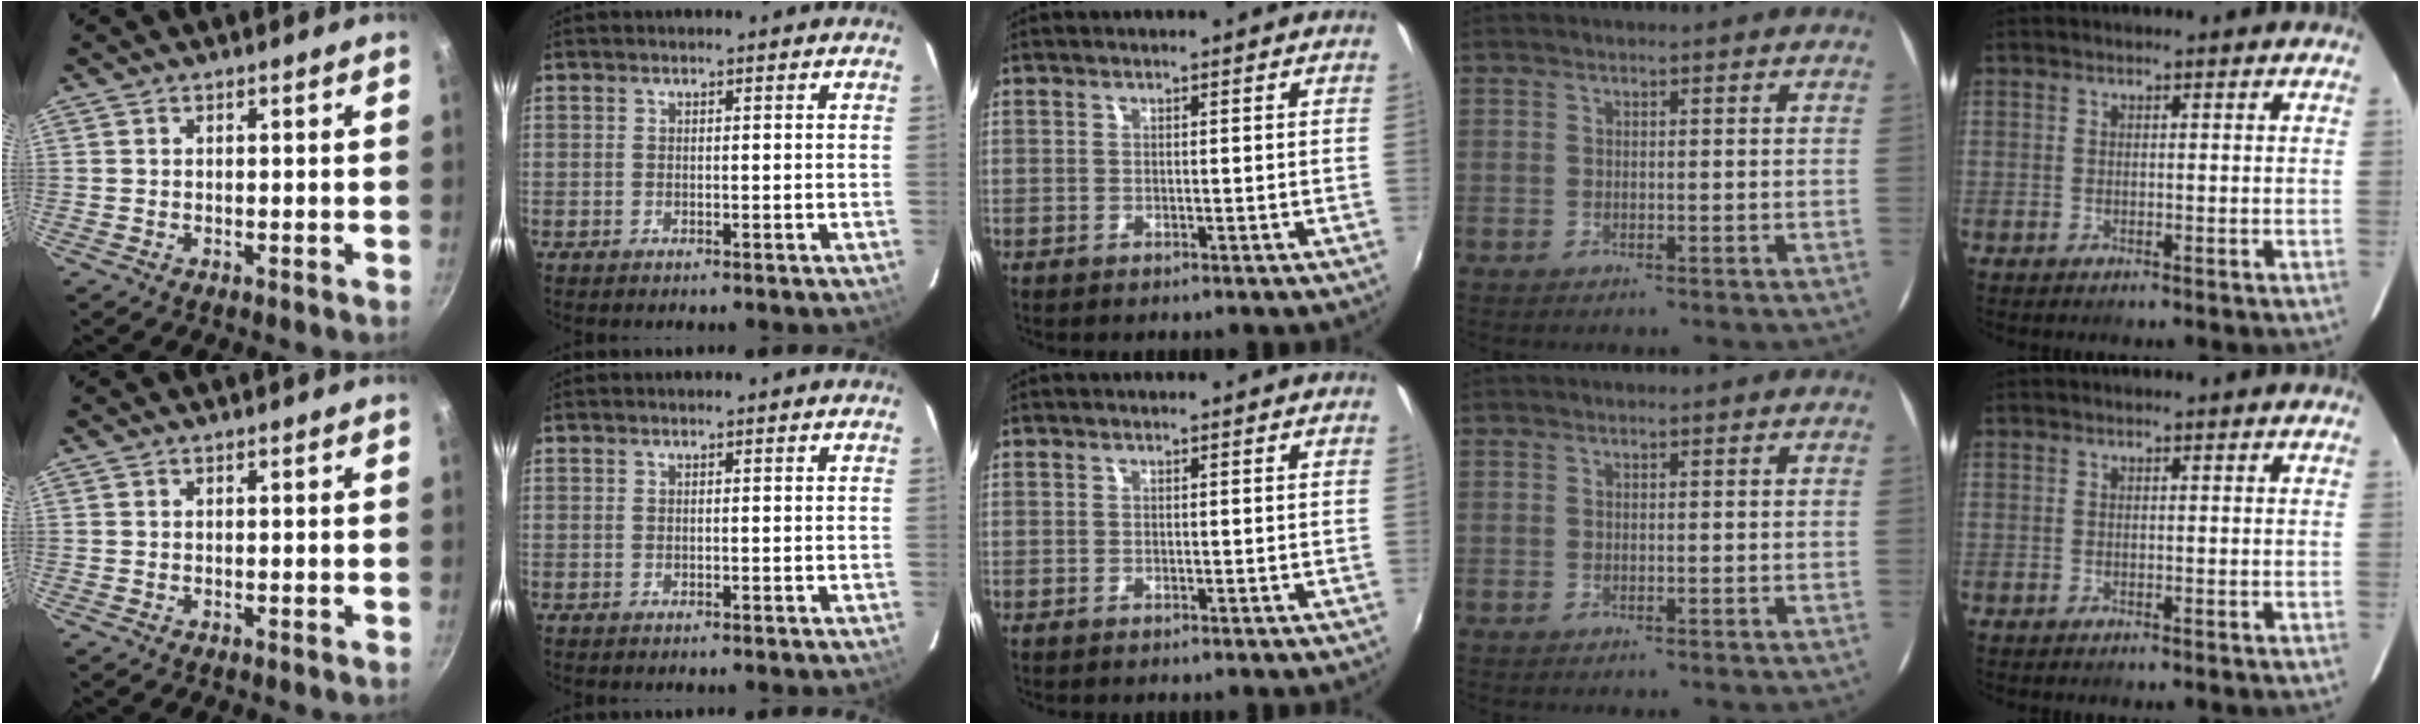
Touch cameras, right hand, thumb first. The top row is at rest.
{}